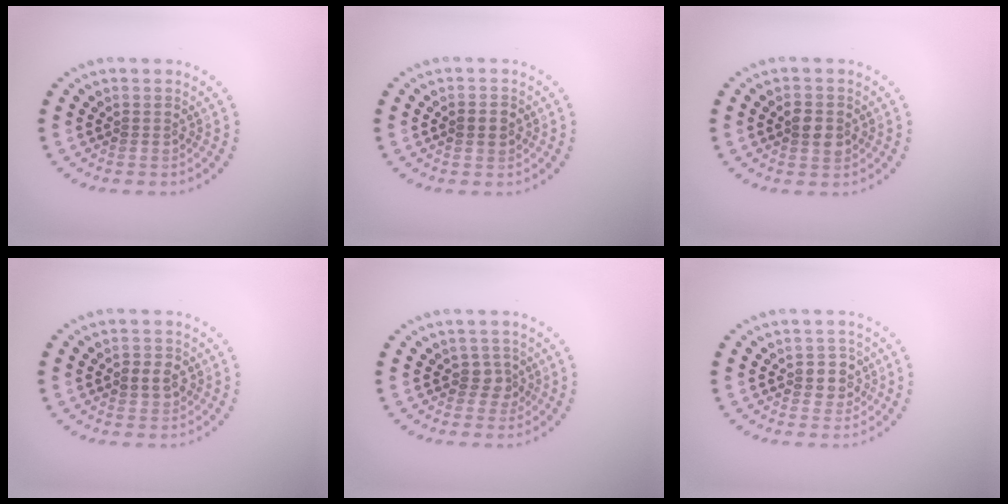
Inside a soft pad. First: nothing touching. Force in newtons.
{"total": 1.6, "press": 1.6, "slide": 0.1}
{"total": 2.0, "press": 1.9, "slide": 0.1}
{"total": 2.1, "press": 2.0, "slide": 0.4}
{"total": 1.7, "press": 1.4, "slide": 1.0}
{"total": 2.1, "press": 2.0, "slide": 0.8}